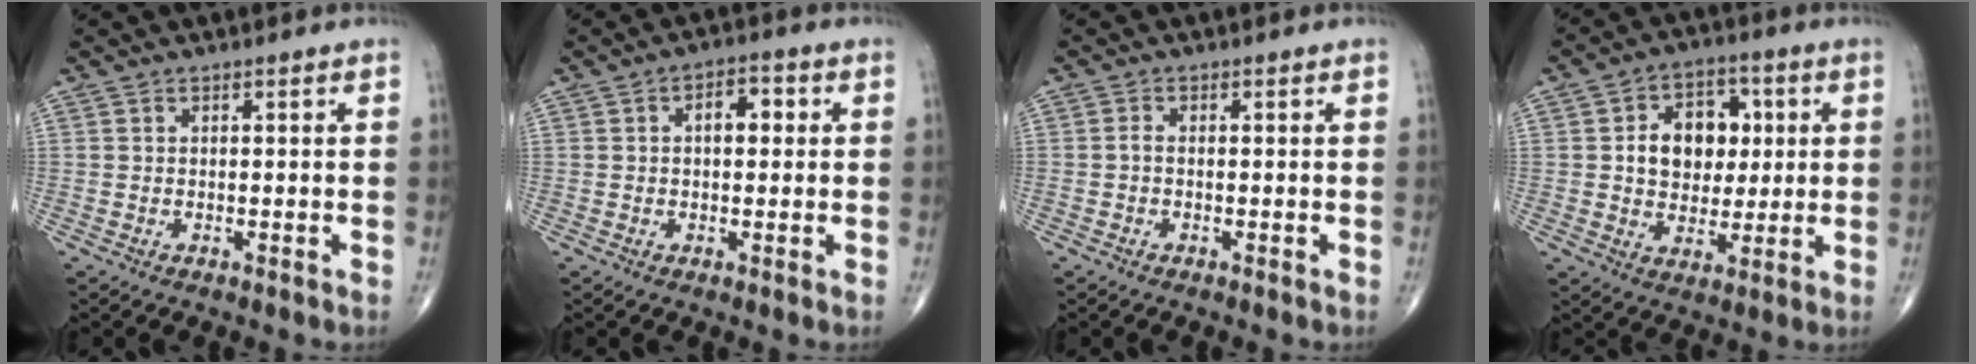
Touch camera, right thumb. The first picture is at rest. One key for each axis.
{"total": 4.7, "fx": 0.8, "fy": 2.6, "fz": 3.8, "tx": -0.045, "ty": 0.013, "tz": 0.007}
{"total": 0.8, "fx": -0.2, "fy": 0.4, "fz": 0.7, "tx": -0.014, "ty": 0.001, "tz": -0.007}
{"total": 11.6, "fx": 1.7, "fy": 8.7, "fz": 7.5, "tx": -0.067, "ty": 0.008, "tz": 0.027}